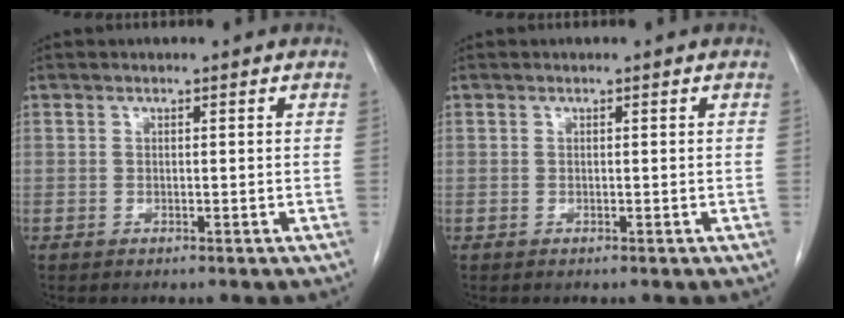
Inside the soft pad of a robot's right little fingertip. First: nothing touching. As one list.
[{"total": 0.0}]